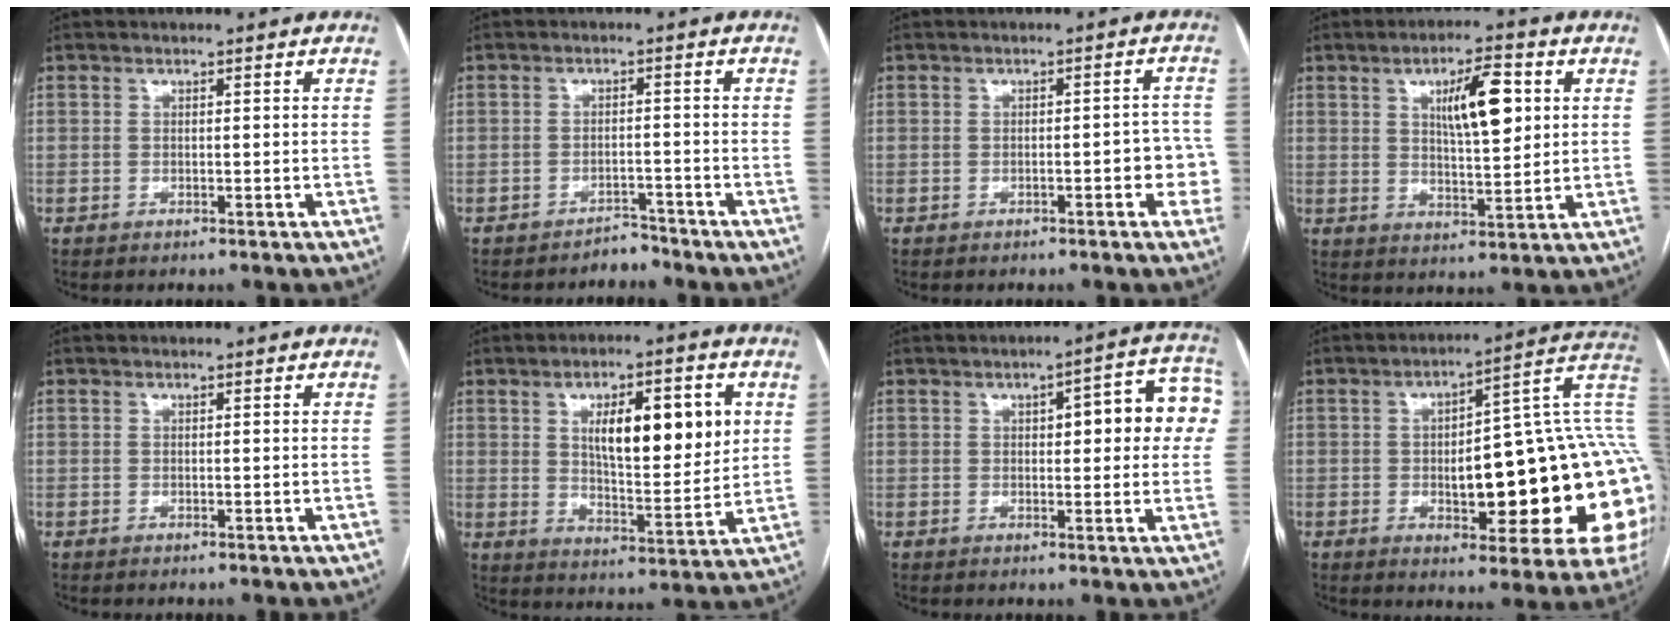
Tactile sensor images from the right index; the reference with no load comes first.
{"total": 2.4, "force": [-2.3, 0.7, -0.4], "torque": [0.011, -0.001, -0.033]}
{"total": 4.4, "force": [-1.5, 1.6, 3.8], "torque": [-0.031, 0.023, -0.017]}
{"total": 9.2, "force": [2.9, 2.3, 8.4], "torque": [-0.138, 0.007, 0.051]}
{"total": 0.0}
{"total": 14.0, "force": [4.1, 4.3, 12.7], "torque": [-0.192, 0.006, 0.068]}
{"total": 11.2, "force": [2.2, 3.2, 10.5], "torque": [-0.116, 0.035, 0.022]}
{"total": 26.6, "force": [-2.0, 6.4, 25.8], "torque": [-0.258, 0.037, -0.015]}